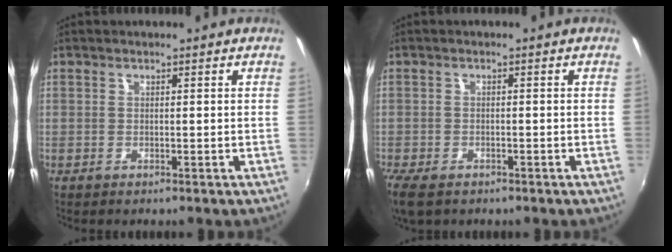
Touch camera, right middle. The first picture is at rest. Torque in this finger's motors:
{"motor_torque": [1.17, -0.97, 0.31, 0.11]}